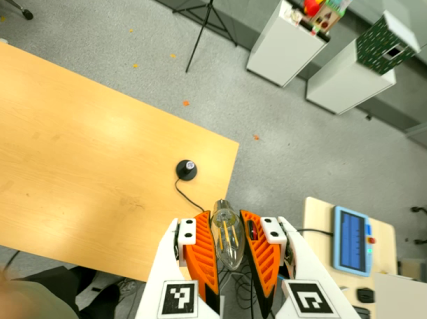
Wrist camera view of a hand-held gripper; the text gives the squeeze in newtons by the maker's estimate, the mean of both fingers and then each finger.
{"total": 19.0, "left": 21.0, "right": 16.9}